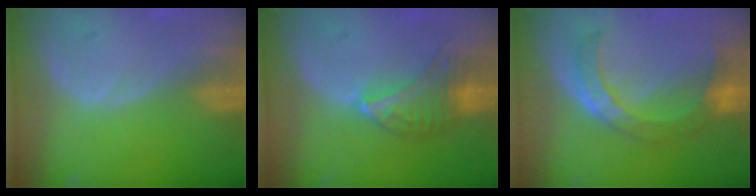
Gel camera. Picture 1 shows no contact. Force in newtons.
{"total": 6.8, "press": 6.1, "slide": 2.9}
{"total": 7.4, "press": 7.2, "slide": 1.9}